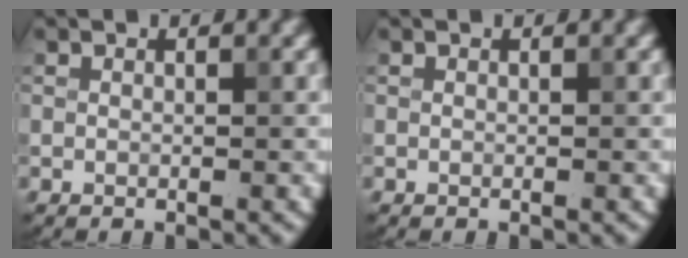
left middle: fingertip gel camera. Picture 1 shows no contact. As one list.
[{"total": 0.0}]